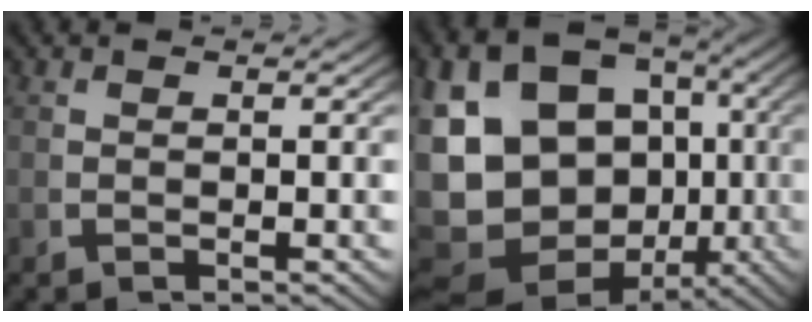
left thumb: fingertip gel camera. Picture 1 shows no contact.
{"total": 19.6, "force": [-1.0, 15.7, 11.8], "torque": [-0.266, -0.063, 0.004]}